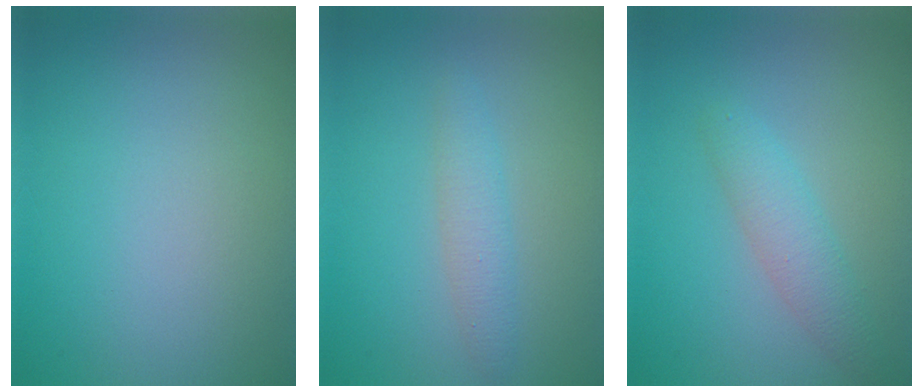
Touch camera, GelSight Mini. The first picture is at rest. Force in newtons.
{"total": 1.9, "press": 1.9, "slide": 0.1}
{"total": 2.5, "press": 2.5, "slide": 0.0}